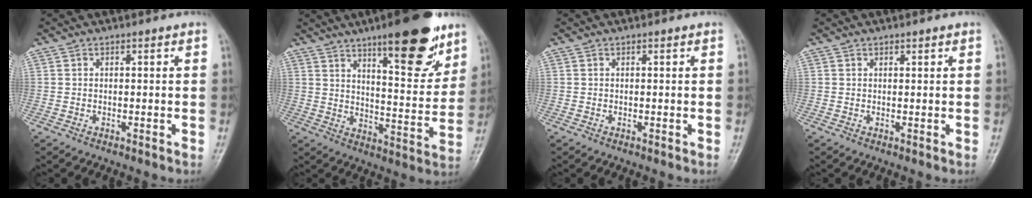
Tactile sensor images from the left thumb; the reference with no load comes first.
{"total": 18.2, "force": [11.4, 5.3, 13.2], "torque": [-0.149, -0.065, 0.173]}
{"total": 0.0}
{"total": 0.8, "force": [0.6, 0.3, 0.5], "torque": [-0.007, -0.002, 0.009]}